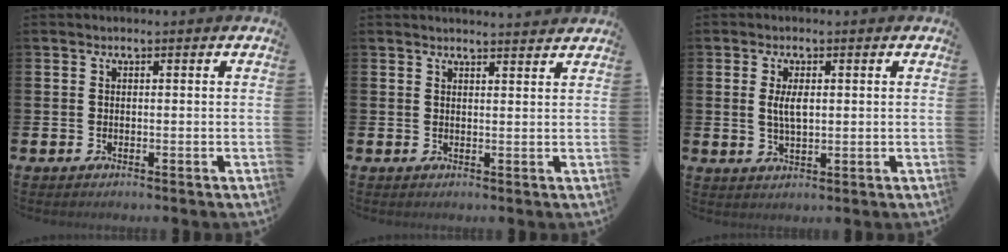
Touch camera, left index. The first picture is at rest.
{"total": 2.1, "force": [2.1, -0.1, -0.1], "torque": [0.007, -0.015, 0.036]}
{"total": 3.3, "force": [0.8, 1.4, 2.9], "torque": [-0.050, 0.003, 0.009]}